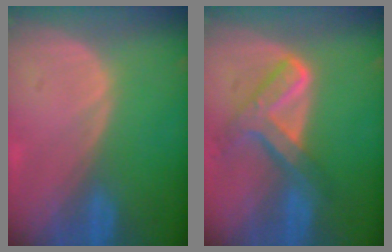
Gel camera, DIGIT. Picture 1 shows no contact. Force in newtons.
{"total": 7.7, "press": 6.5, "slide": 4.2}